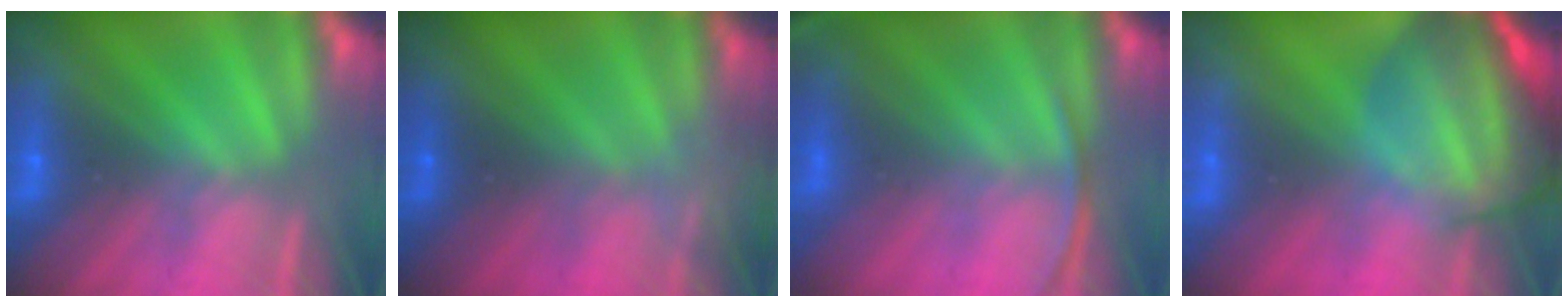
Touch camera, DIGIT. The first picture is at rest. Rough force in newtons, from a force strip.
{"total": 2.3}
{"total": 2.2}
{"total": 7.0}